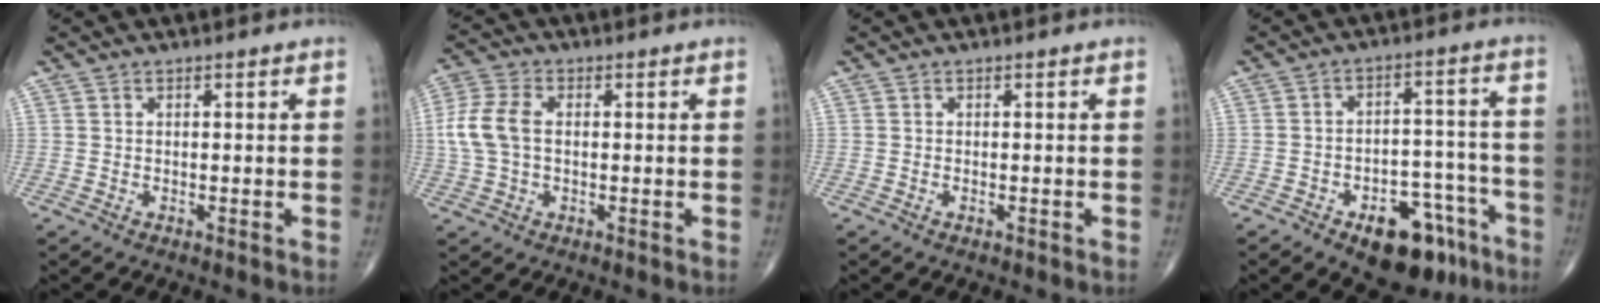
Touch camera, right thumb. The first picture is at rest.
{"total": 8.0, "force": [0.3, 5.0, 6.2], "torque": [-0.150, 0.017, 0.003]}
{"total": 0.0}
{"total": 14.0, "force": [-8.4, 7.3, 8.5], "torque": [-0.082, 0.069, -0.113]}